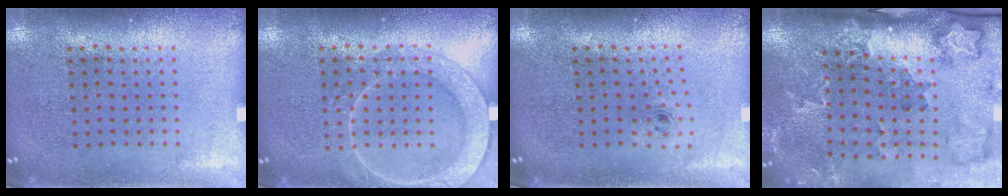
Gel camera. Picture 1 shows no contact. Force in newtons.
{"total": 3.1, "press": 3.1, "slide": 0.4}
{"total": 0.6, "press": 0.3, "slide": 0.6}
{"total": 2.1, "press": 2.0, "slide": 0.7}